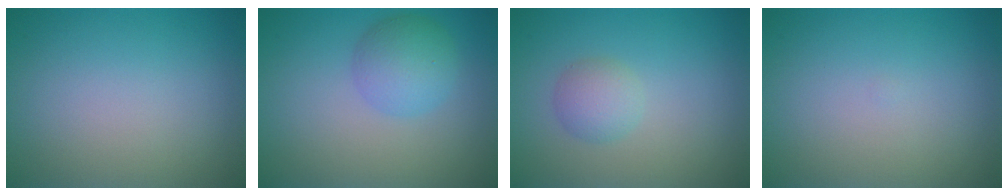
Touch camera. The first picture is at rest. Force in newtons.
{"total": 3.7, "press": 3.7, "slide": 0.0}
{"total": 2.0, "press": 2.0, "slide": 0.0}
{"total": 0.0}